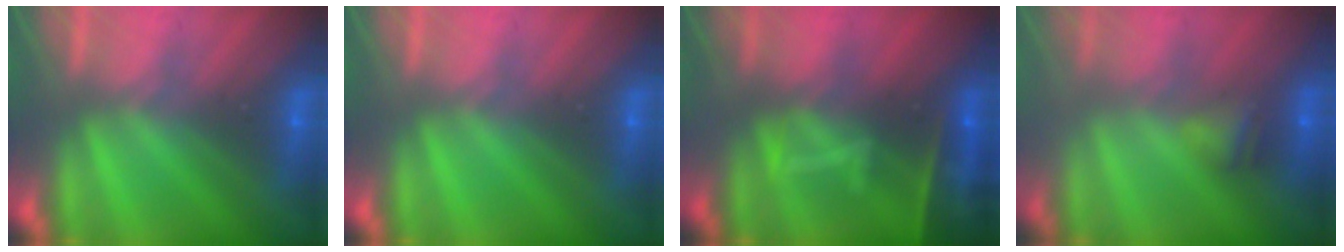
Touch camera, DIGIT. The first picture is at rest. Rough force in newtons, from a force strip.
{"total": 0.0}
{"total": 8.1}
{"total": 2.4}